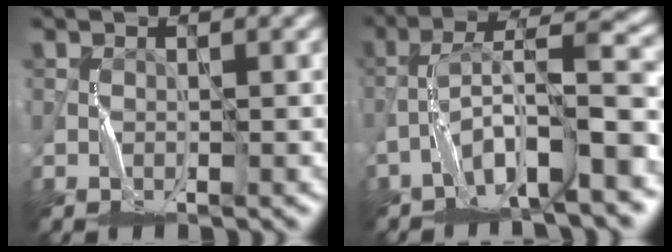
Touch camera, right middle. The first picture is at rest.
{"total": 8.8, "force": [-4.4, 1.9, 7.3], "torque": [-0.124, 0.025, -0.081]}